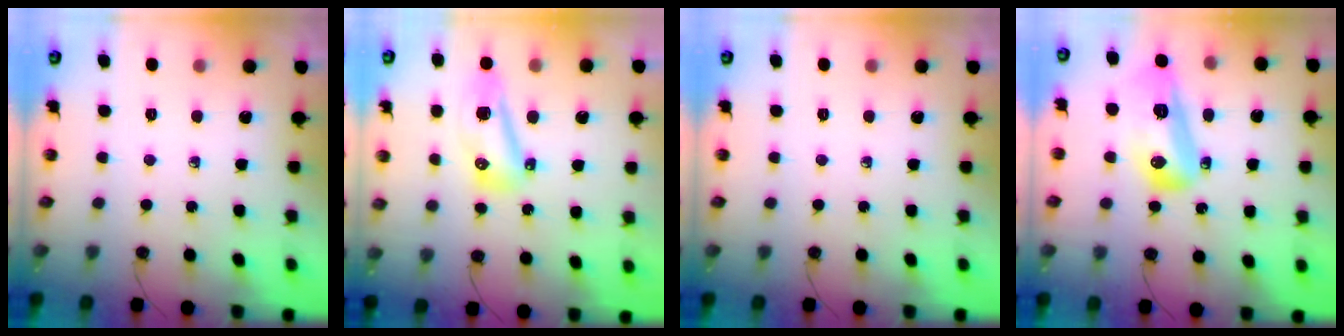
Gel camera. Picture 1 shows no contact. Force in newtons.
{"total": 9.6, "press": 9.5, "slide": 1.2}
{"total": 0.0}
{"total": 13.4, "press": 13.4, "slide": 1.2}